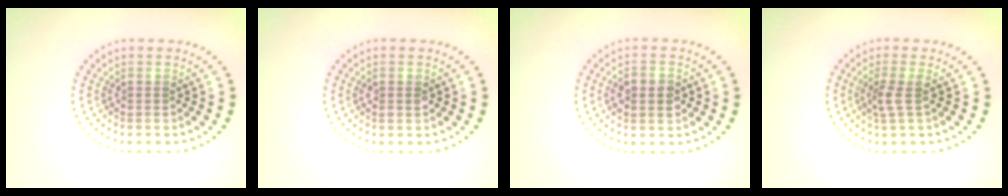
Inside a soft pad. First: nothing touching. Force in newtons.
{"total": 1.1, "press": 1.1, "slide": 0.4}
{"total": 2.3, "press": 2.3, "slide": 0.0}
{"total": 1.8, "press": 1.4, "slide": 1.2}